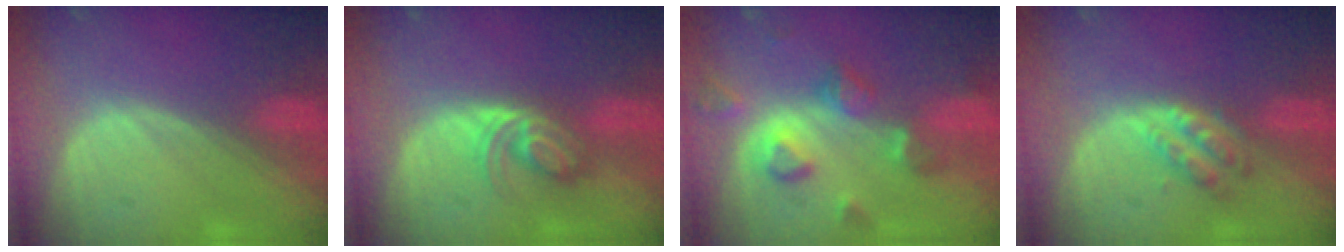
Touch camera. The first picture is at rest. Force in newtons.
{"total": 5.7, "press": 5.1, "slide": 2.6}
{"total": 7.8, "press": 7.1, "slide": 3.2}
{"total": 4.7, "press": 4.2, "slide": 2.3}